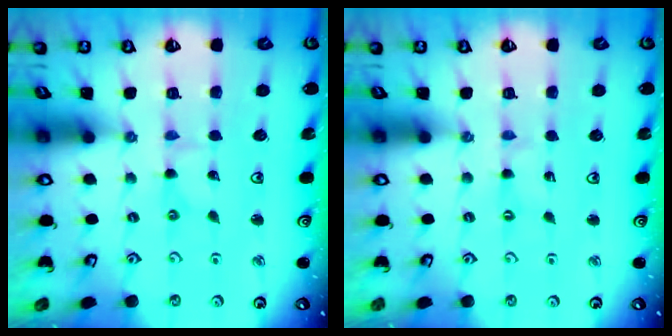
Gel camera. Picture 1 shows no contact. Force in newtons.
{"total": 0.0}